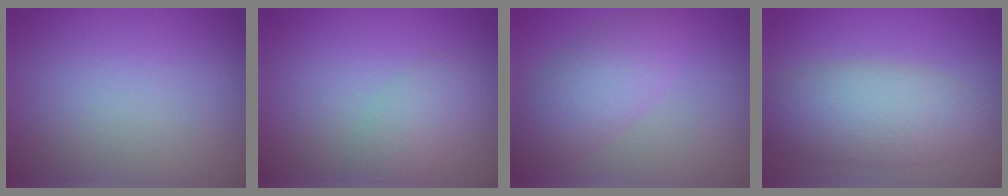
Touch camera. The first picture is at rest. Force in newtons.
{"total": 2.4, "press": 2.4, "slide": 0.1}
{"total": 4.2, "press": 4.2, "slide": 0.0}
{"total": 5.7, "press": 5.7, "slide": 0.3}